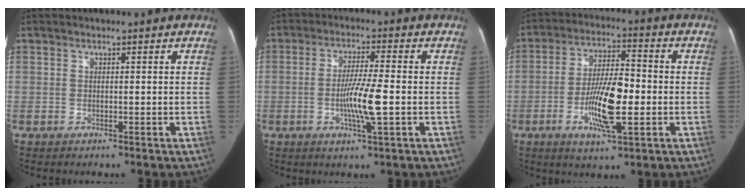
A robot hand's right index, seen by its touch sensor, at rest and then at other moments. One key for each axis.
{"total": 7.8, "fx": -1.5, "fy": 0.3, "fz": 7.6, "tx": -0.143, "ty": -0.005, "tz": -0.029}
{"total": 11.8, "fx": -2.5, "fy": 3.0, "fz": 11.1, "tx": -0.209, "ty": 0.006, "tz": -0.040}